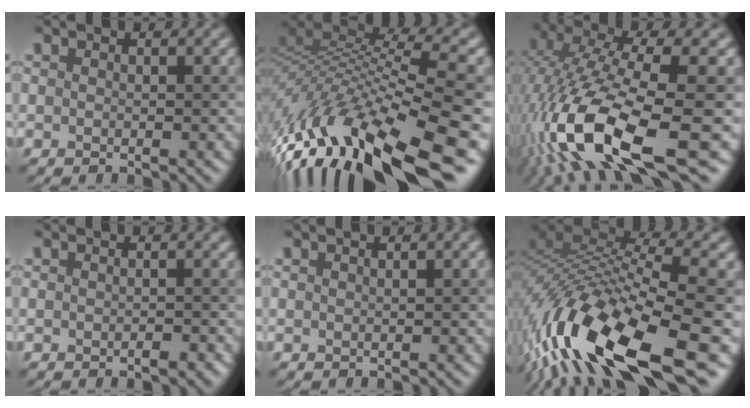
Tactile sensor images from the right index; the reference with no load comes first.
{"total": 14.5, "force": [-5.3, 4.4, 12.8], "torque": [-0.258, 0.025, -0.089]}
{"total": 14.1, "force": [-4.8, 4.4, 12.5], "torque": [-0.258, 0.004, -0.082]}
{"total": 0.7, "force": [-0.4, 0.1, 0.6], "torque": [-0.008, 0.002, -0.005]}
{"total": 0.9, "force": [-0.1, 0.0, 0.9], "torque": [-0.011, 0.002, 0.000]}
{"total": 14.5, "force": [-6.4, 4.6, 12.2], "torque": [-0.249, 0.017, -0.115]}